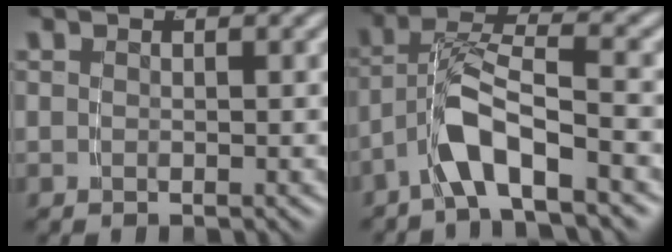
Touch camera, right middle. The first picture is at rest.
{"total": 4.4, "force": [-1.7, 1.7, 3.6], "torque": [-0.082, 0.000, -0.029]}